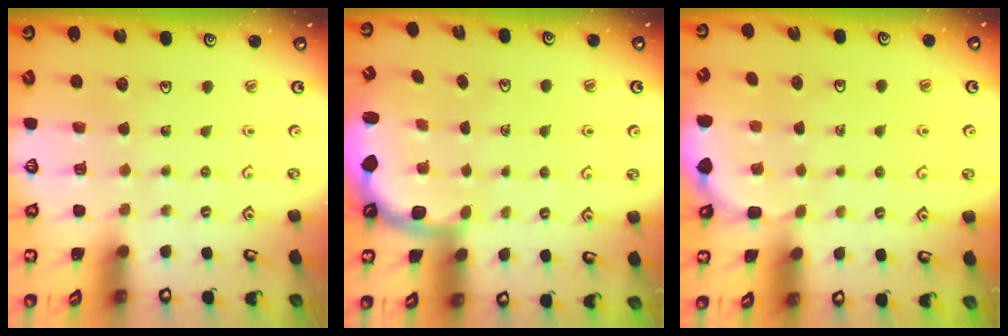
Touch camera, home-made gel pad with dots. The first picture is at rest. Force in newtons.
{"total": 2.3, "press": 2.0, "slide": 1.1}
{"total": 1.6, "press": 1.2, "slide": 1.0}